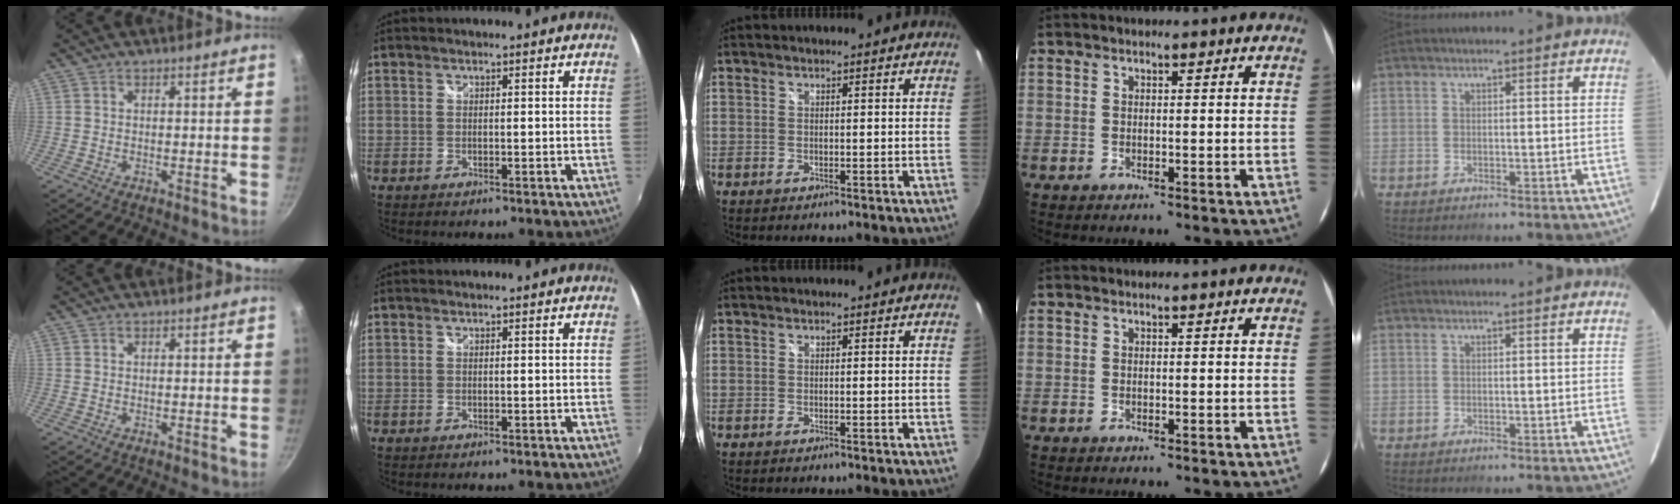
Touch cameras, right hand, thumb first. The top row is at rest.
{}